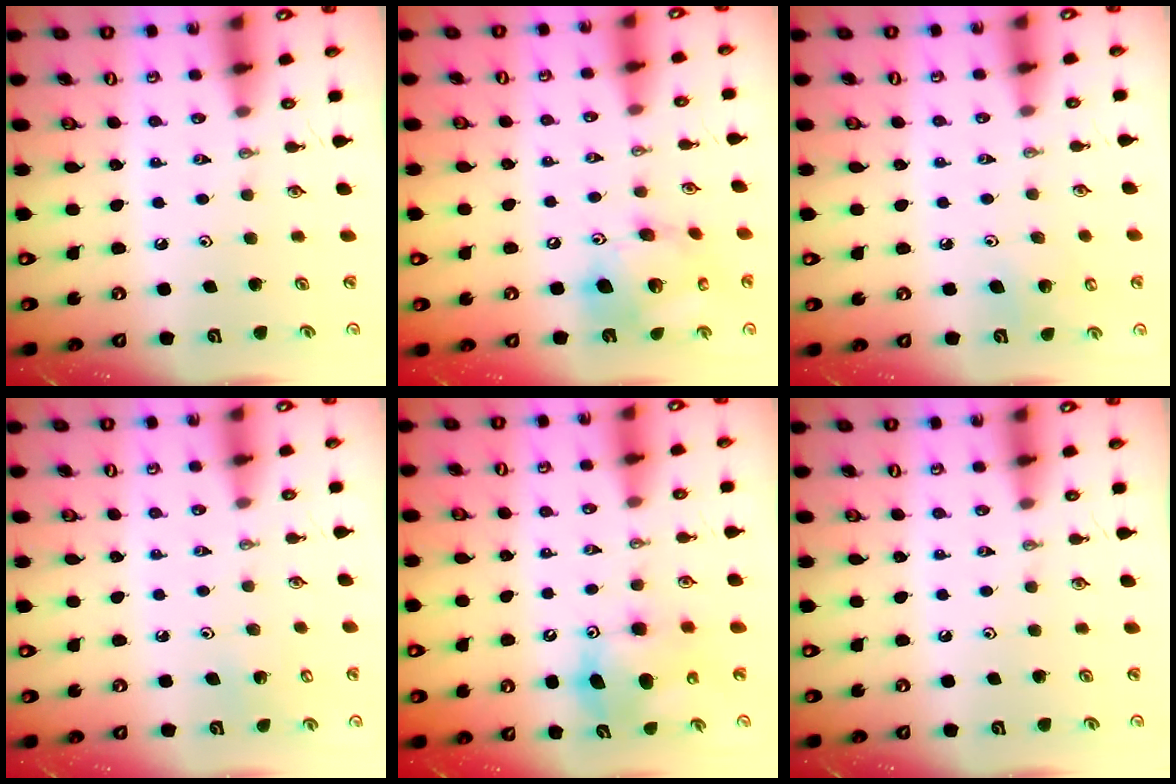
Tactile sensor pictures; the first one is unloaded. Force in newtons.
{"total": 16.0, "press": 15.7, "slide": 3.0}
{"total": 7.5, "press": 7.4, "slide": 1.0}
{"total": 3.4, "press": 3.4, "slide": 0.4}
{"total": 9.2, "press": 9.2, "slide": 0.2}
{"total": 0.0}